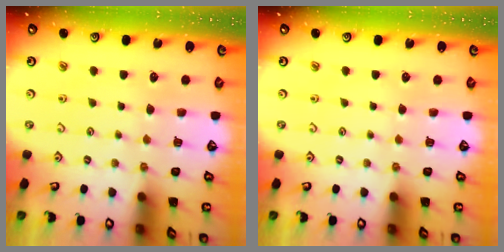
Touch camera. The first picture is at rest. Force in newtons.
{"total": 0.0}